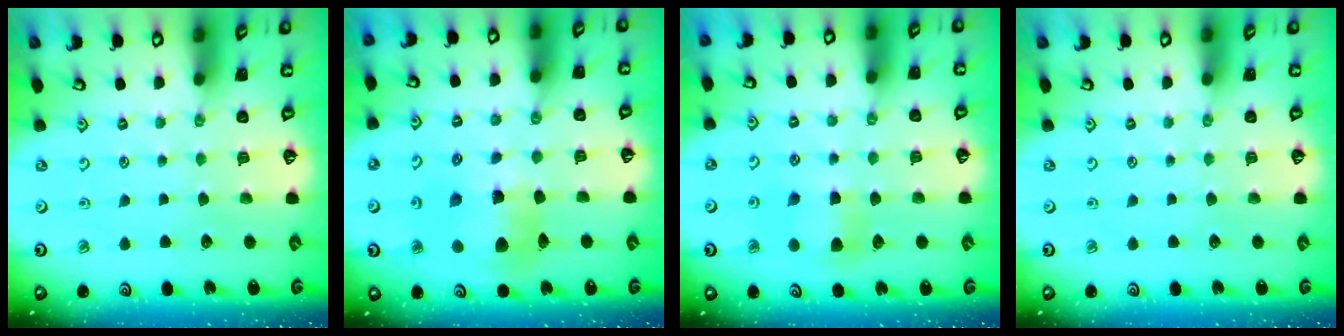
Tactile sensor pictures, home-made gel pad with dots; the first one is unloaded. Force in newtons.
{"total": 10.9, "press": 10.8, "slide": 1.5}
{"total": 6.3, "press": 6.3, "slide": 0.4}
{"total": 0.0}